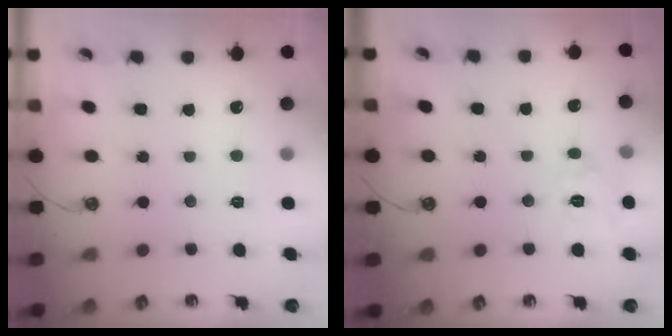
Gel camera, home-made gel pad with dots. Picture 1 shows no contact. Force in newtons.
{"total": 10.3, "press": 10.2, "slide": 0.9}